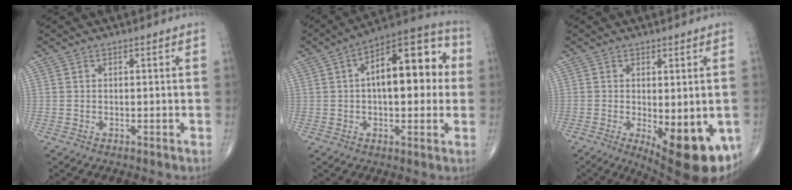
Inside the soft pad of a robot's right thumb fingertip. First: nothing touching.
{"total": 17.9, "force": [2.4, 8.3, 15.7], "torque": [-0.200, 0.035, 0.026]}
{"total": 15.1, "force": [-4.9, 5.8, 13.1], "torque": [-0.133, -0.018, -0.051]}